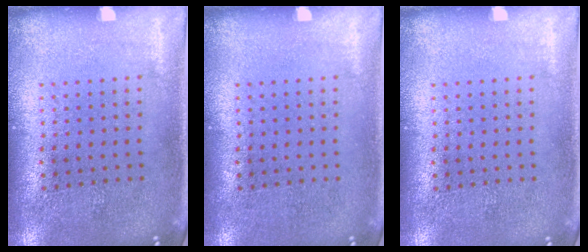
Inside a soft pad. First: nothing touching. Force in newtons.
{"total": 0.0}
{"total": 0.0}